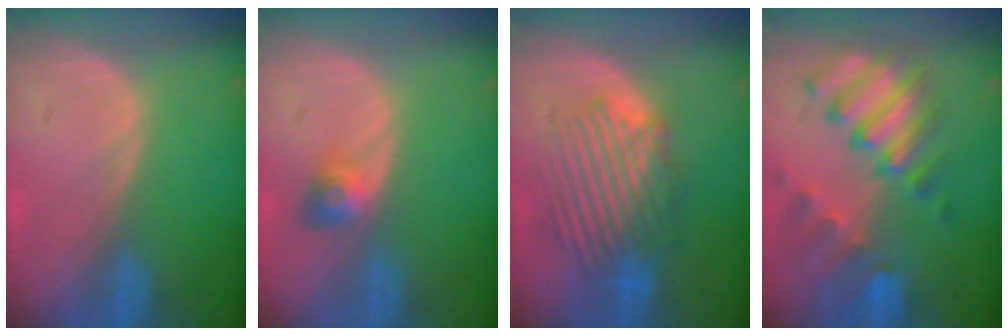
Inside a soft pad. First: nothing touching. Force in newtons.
{"total": 3.1, "press": 2.8, "slide": 1.4}
{"total": 8.5, "press": 8.1, "slide": 2.5}
{"total": 10.0, "press": 8.8, "slide": 4.7}